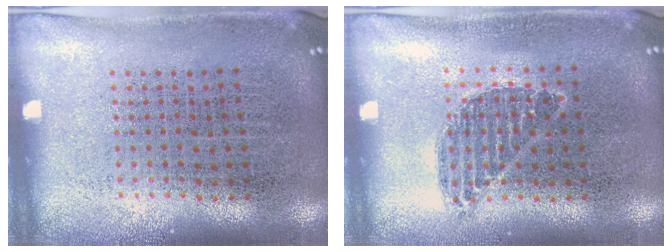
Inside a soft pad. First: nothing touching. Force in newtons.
{"total": 0.8, "press": 0.7, "slide": 0.4}